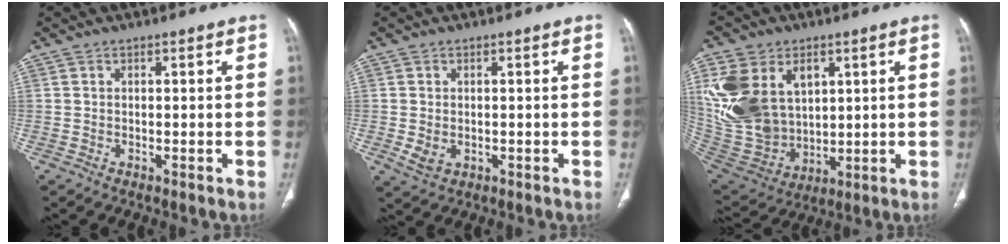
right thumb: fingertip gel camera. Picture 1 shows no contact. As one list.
[{"total": 3.2, "force": [-0.5, 2.3, 2.1], "torque": [-0.042, -0.002, 0.001]}, {"total": 22.1, "force": [6.4, 15.6, 14.2], "torque": [-0.294, -0.013, 0.149]}]